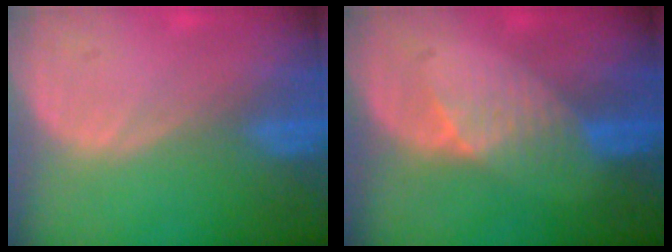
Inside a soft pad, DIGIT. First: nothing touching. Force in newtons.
{"total": 3.1, "press": 3.1, "slide": 0.3}